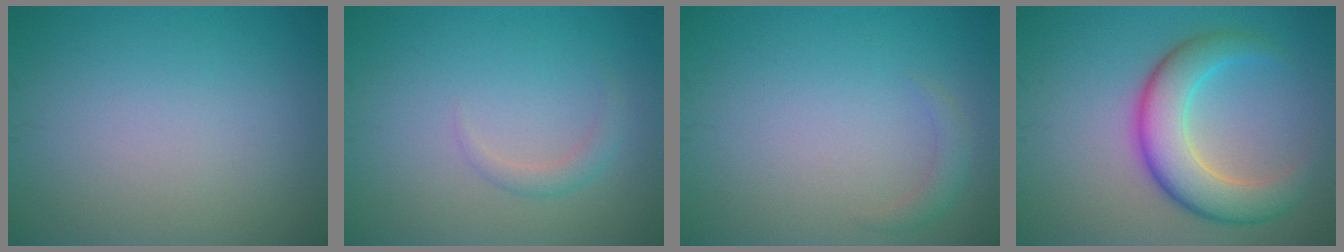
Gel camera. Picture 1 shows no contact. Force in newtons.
{"total": 1.4, "press": 1.4, "slide": 0.1}
{"total": 1.3, "press": 1.2, "slide": 0.1}
{"total": 6.7, "press": 6.7, "slide": 0.1}